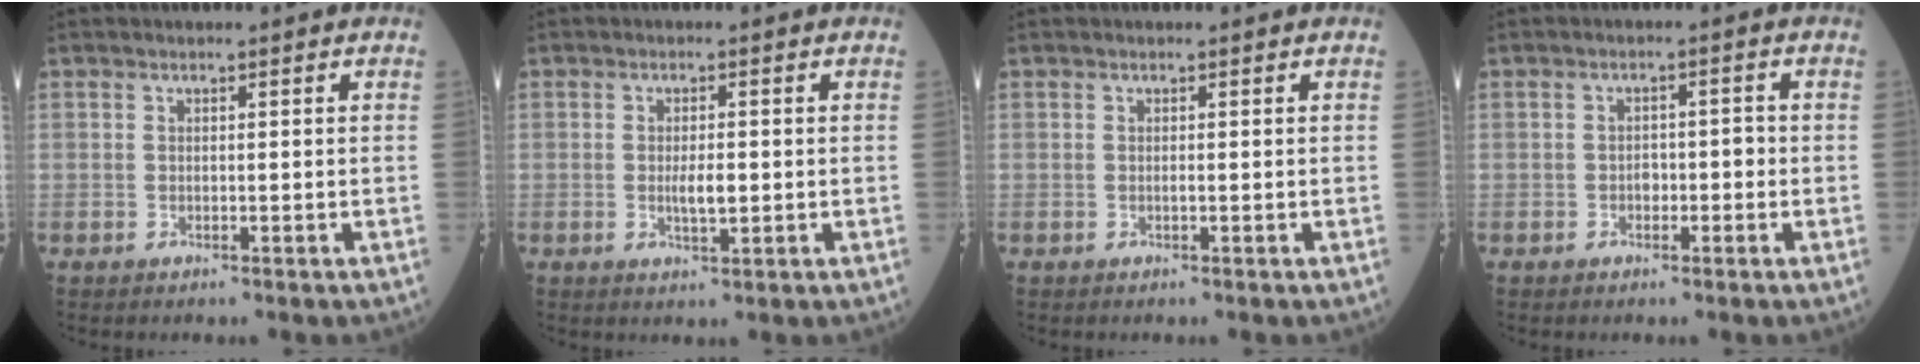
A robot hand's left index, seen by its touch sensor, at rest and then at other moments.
{"total": 2.8, "force": [-0.2, 0.8, 2.7], "torque": [-0.052, -0.002, 0.000]}
{"total": 0.0}
{"total": 2.1, "force": [-0.6, 1.2, 1.6], "torque": [-0.022, 0.012, -0.008]}